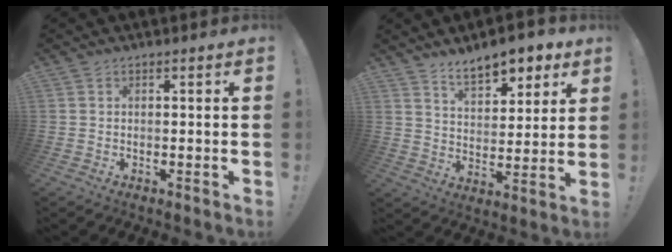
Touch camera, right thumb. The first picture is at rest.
{"total": 11.4, "force": [8.4, 5.0, 5.9], "torque": [-0.086, -0.052, 0.151]}